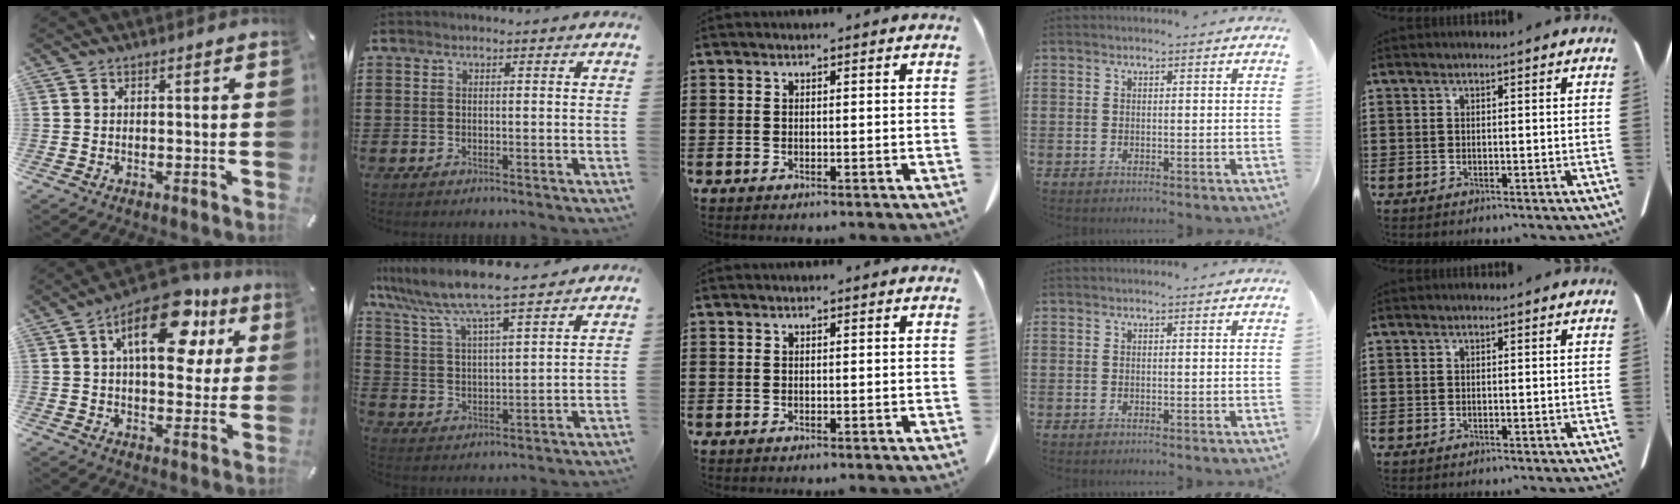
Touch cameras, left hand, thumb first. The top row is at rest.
{"thumb": {"total": 18.9, "force": [8.2, 9.7, 14.0], "torque": [-0.199, -0.029, 0.134]}, "index": {"total": 7.3, "force": [6.6, -0.1, 3.0], "torque": [-0.087, -0.038, 0.111]}}